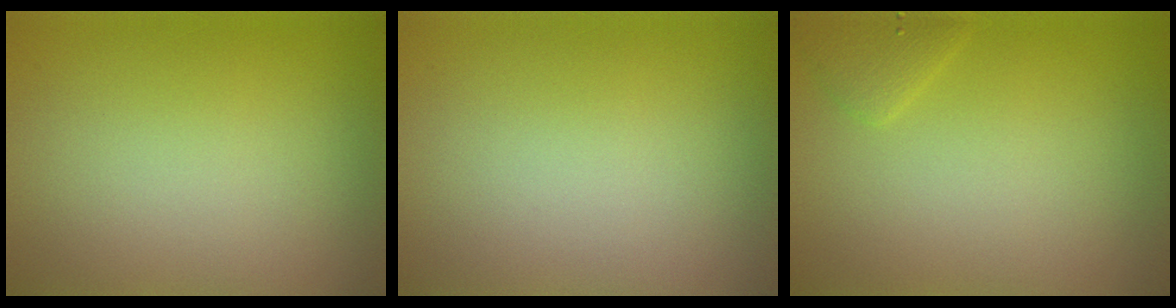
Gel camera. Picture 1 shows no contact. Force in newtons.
{"total": 0.0}
{"total": 1.3, "press": 1.3, "slide": 0.2}